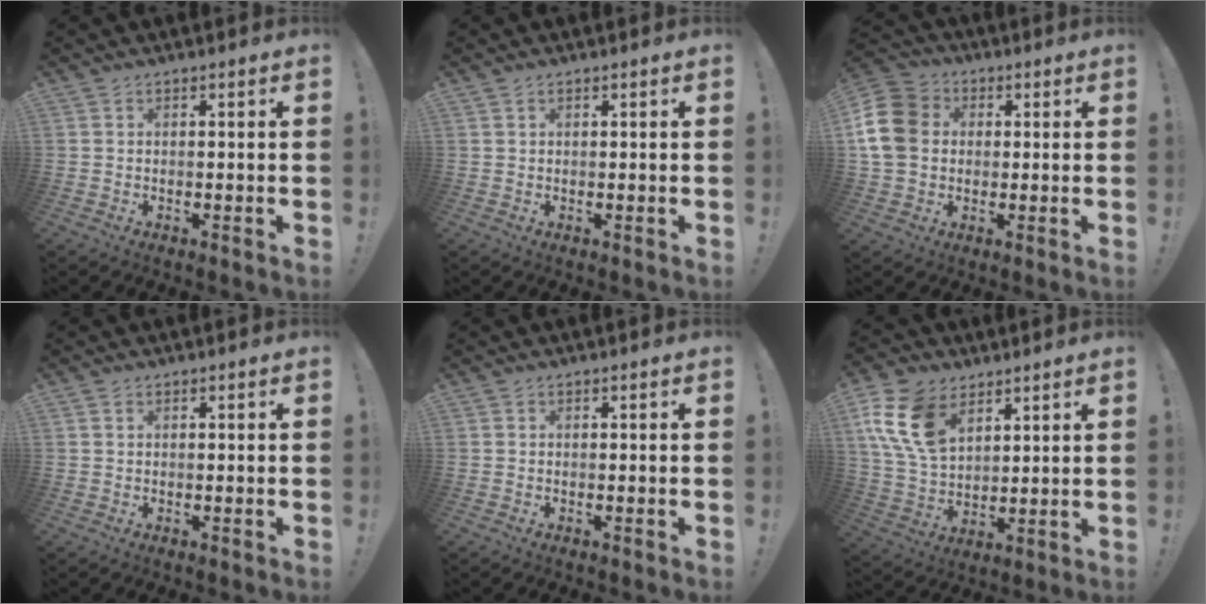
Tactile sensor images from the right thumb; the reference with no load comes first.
{"total": 0.8, "force": [0.5, 0.5, 0.4], "torque": [-0.015, 0.004, 0.011]}
{"total": 13.6, "force": [1.4, 11.2, 7.6], "torque": [-0.144, 0.011, 0.029]}
{"total": 0.7, "force": [0.5, 0.3, 0.4], "torque": [-0.003, -0.002, 0.008]}
{"total": 0.0}
{"total": 16.4, "force": [7.7, 10.8, 9.6], "torque": [-0.198, -0.027, 0.150]}